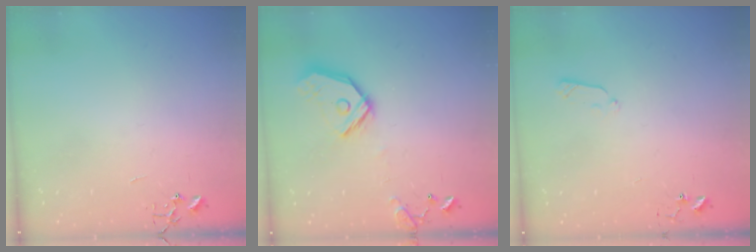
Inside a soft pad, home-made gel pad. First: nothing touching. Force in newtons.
{"total": 15.9, "press": 15.7, "slide": 2.6}
{"total": 5.6, "press": 5.6, "slide": 0.8}